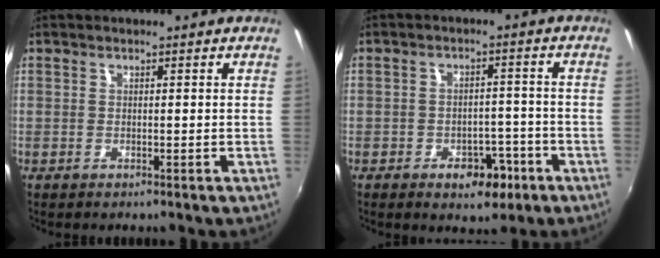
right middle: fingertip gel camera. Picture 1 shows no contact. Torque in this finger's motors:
{"motor_torque": [0.50, -0.45, 0.02, -0.01]}